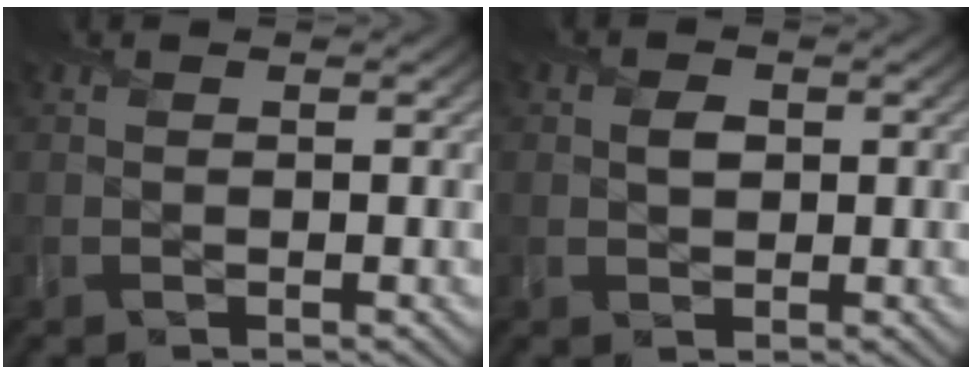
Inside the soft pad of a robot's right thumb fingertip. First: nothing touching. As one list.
[{"total": 1.8, "force": [0.3, 1.5, 1.1], "torque": [-0.022, -0.003, 0.002]}]